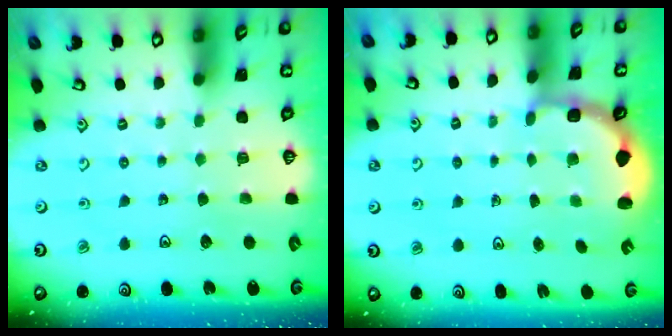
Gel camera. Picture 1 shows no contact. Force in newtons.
{"total": 2.7, "press": 2.3, "slide": 1.4}